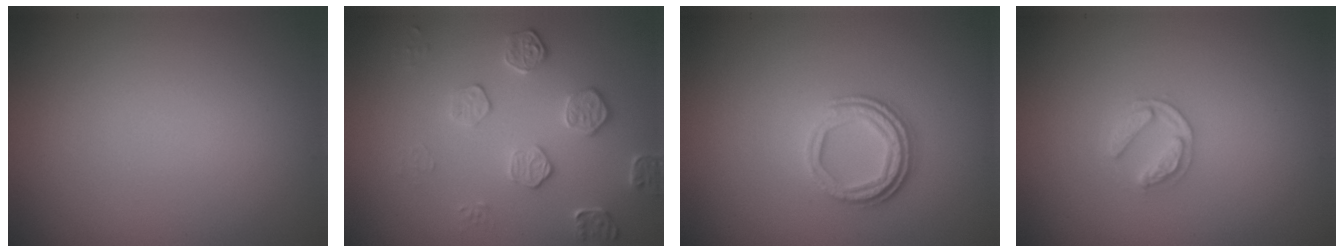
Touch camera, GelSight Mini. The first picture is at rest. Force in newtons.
{"total": 2.2, "press": 1.8, "slide": 1.2}
{"total": 3.3, "press": 2.4, "slide": 2.3}
{"total": 2.0, "press": 2.0, "slide": 0.3}